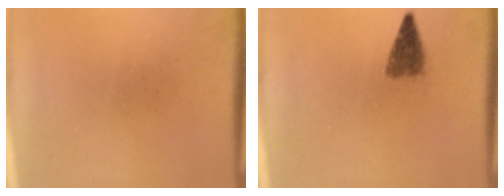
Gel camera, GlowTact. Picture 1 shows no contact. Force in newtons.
{"total": 2.8}